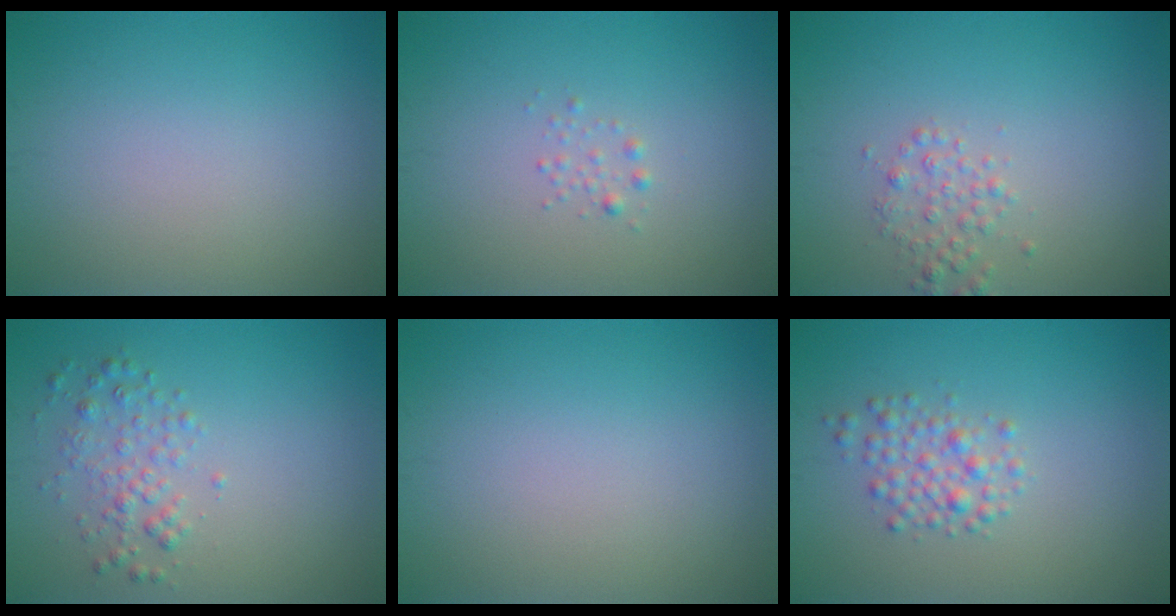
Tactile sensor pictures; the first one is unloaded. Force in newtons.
{"total": 0.7, "press": 0.7, "slide": 0.0}
{"total": 1.7, "press": 1.7, "slide": 0.0}
{"total": 2.0, "press": 2.0, "slide": 0.1}
{"total": 0.0}
{"total": 2.3, "press": 2.3, "slide": 0.1}